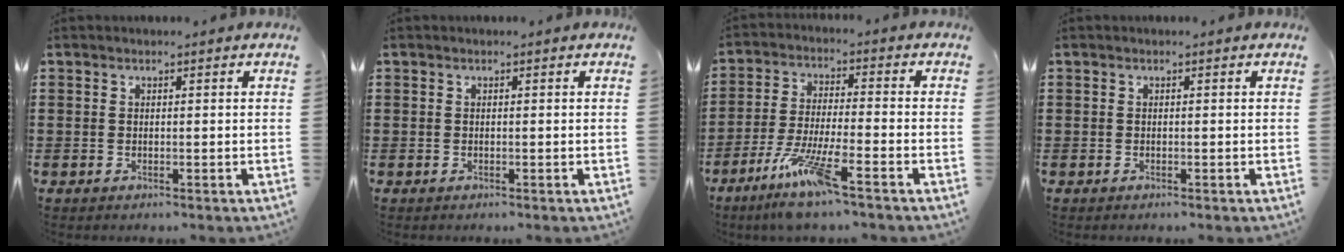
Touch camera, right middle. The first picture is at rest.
{"total": 0.0}
{"total": 8.5, "force": [-5.8, 0.6, 6.3], "torque": [-0.130, -0.011, -0.110]}
{"total": 0.0}